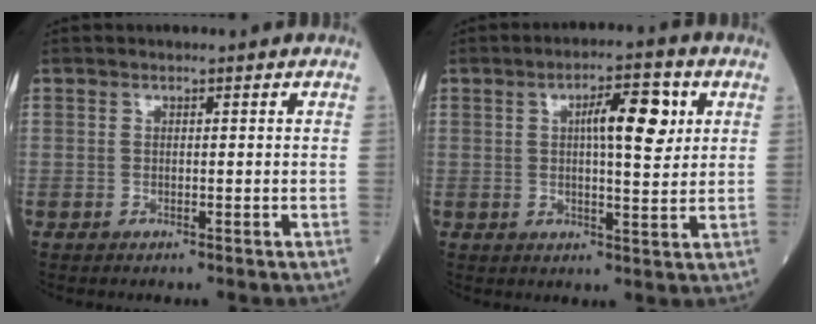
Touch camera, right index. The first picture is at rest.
{"total": 7.8, "force": [2.2, 1.8, 7.2], "torque": [-0.111, 0.012, 0.032]}